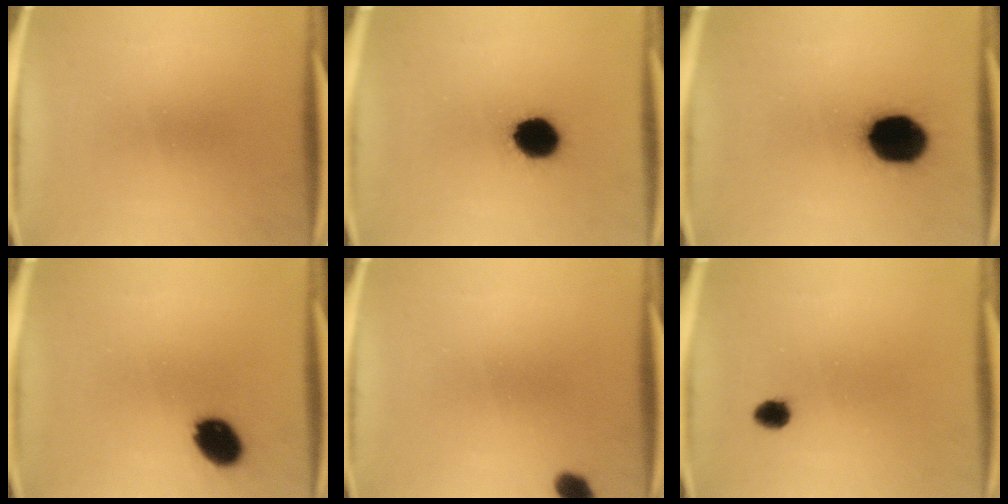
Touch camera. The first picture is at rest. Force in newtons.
{"total": 11.0}
{"total": 16.3}
{"total": 8.0}
{"total": 2.7}
{"total": 2.5}